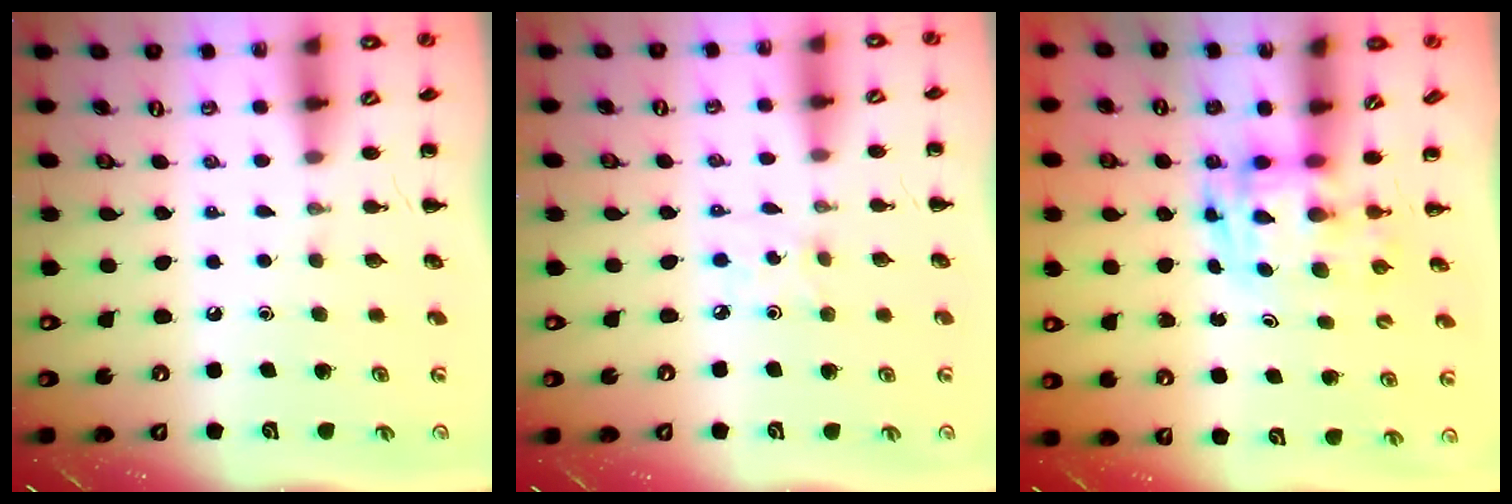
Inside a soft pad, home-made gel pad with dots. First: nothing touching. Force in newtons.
{"total": 2.1, "press": 2.0, "slide": 0.4}
{"total": 3.6, "press": 3.5, "slide": 0.6}